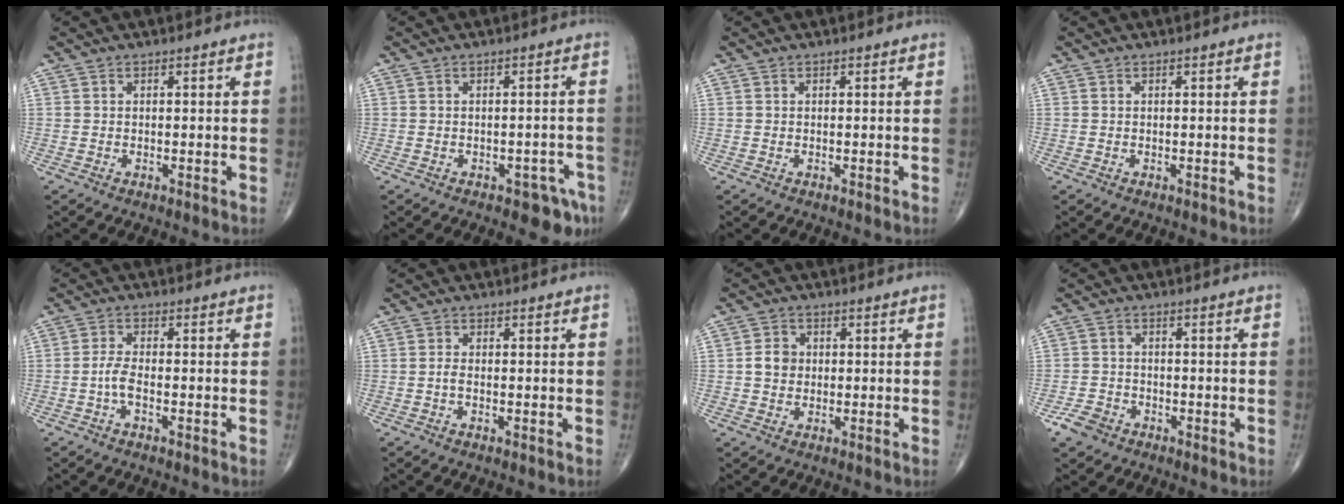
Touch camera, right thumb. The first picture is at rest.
{"total": 5.0, "force": [-2.9, 2.5, 3.1], "torque": [-0.022, 0.017, -0.031]}
{"total": 0.0}
{"total": 0.0}
{"total": 3.3, "force": [-1.2, 1.1, 2.9], "torque": [-0.068, 0.008, -0.027]}
{"total": 1.1, "force": [-0.4, 0.4, 1.0], "torque": [-0.024, -0.001, -0.009]}
{"total": 3.5, "force": [0.1, 3.0, 1.8], "torque": [-0.020, 0.007, -0.003]}
{"total": 4.0, "force": [-2.6, 2.8, 1.4], "torque": [-0.024, 0.011, -0.047]}